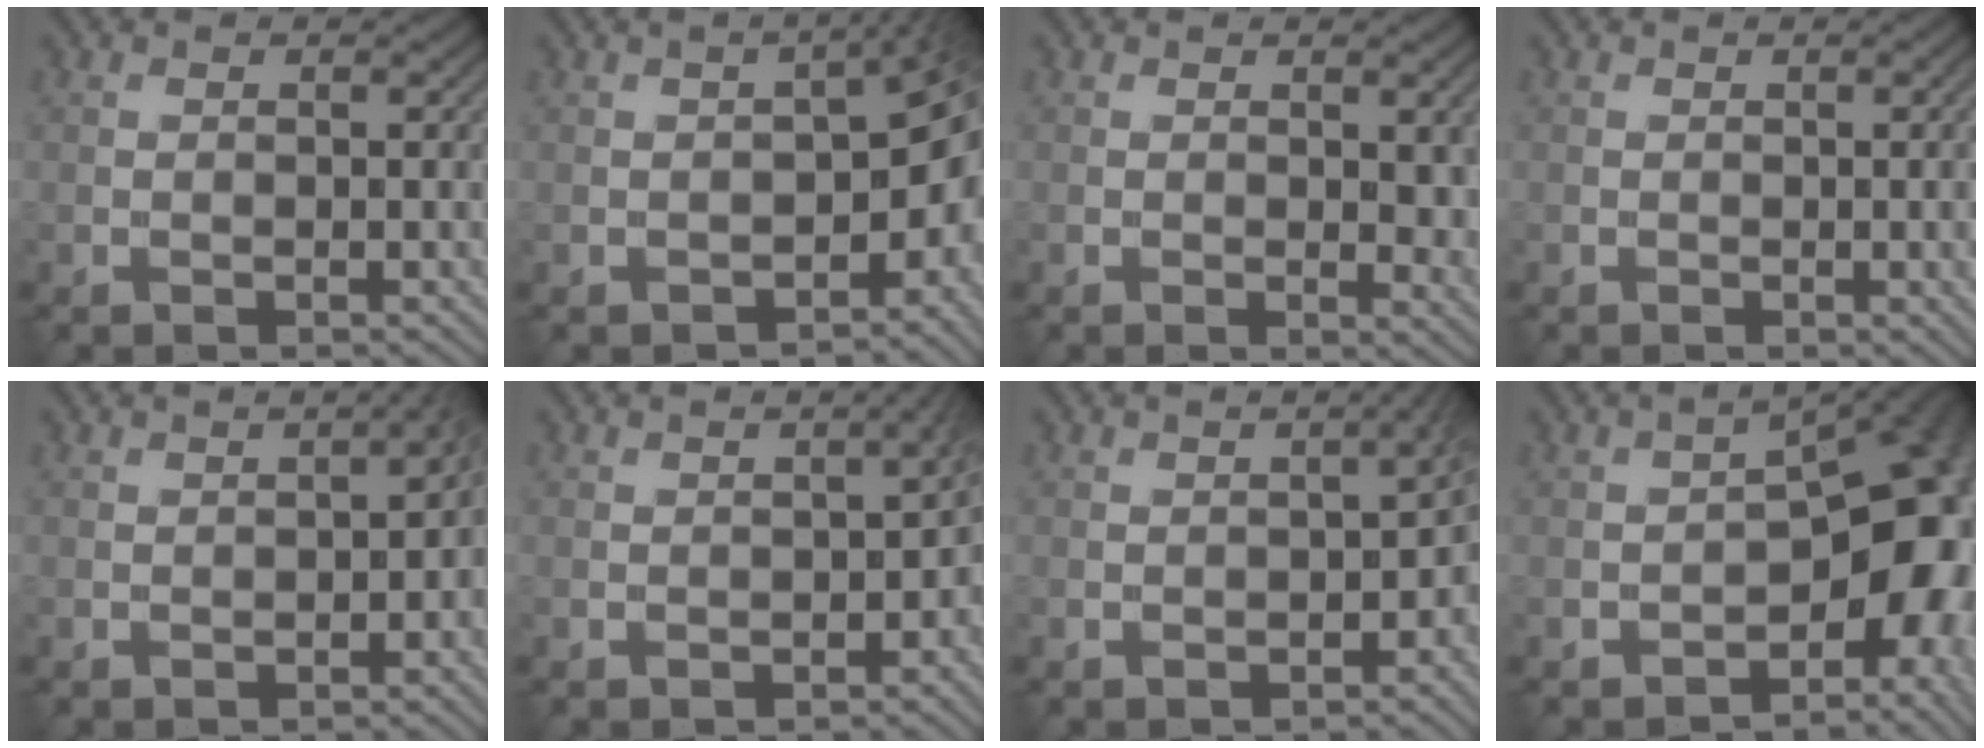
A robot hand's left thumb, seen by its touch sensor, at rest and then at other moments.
{"total": 8.5, "force": [-3.2, 3.6, 7.1], "torque": [-0.090, -0.022, -0.034]}
{"total": 3.2, "force": [0.3, 1.1, 3.0], "torque": [-0.049, -0.009, 0.013]}
{"total": 3.9, "force": [-0.2, 1.2, 3.7], "torque": [-0.039, -0.003, 0.003]}
{"total": 2.6, "force": [-0.6, 0.8, 2.4], "torque": [-0.029, -0.003, 0.000]}
{"total": 3.2, "force": [-1.0, 1.1, 2.8], "torque": [-0.034, -0.007, -0.005]}
{"total": 3.7, "force": [-1.1, 1.3, 3.3], "torque": [-0.038, -0.009, -0.005]}
{"total": 14.4, "force": [-4.2, 8.1, 11.1], "torque": [-0.103, -0.026, -0.033]}